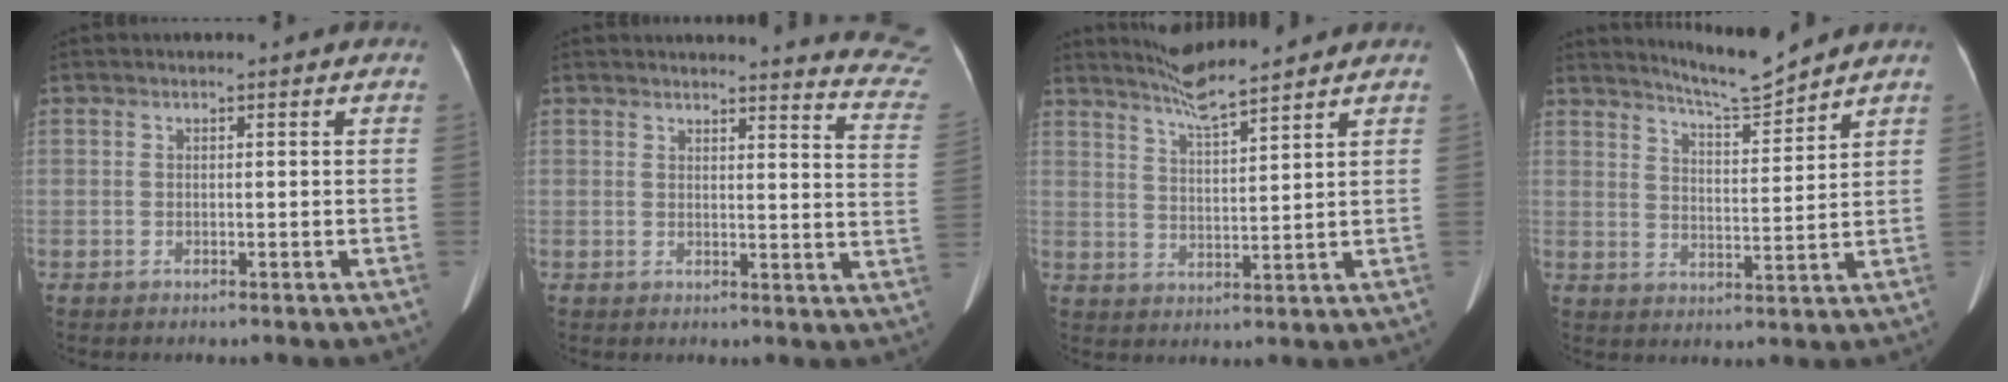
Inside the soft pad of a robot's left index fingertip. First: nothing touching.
{"total": 13.0, "force": [12.9, -0.7, 1.2], "torque": [0.011, -0.132, 0.106]}
{"total": 6.6, "force": [6.1, -0.6, 2.5], "torque": [-0.057, 0.002, 0.116]}
{"total": 6.5, "force": [6.2, -1.2, 1.3], "torque": [-0.033, -0.020, 0.113]}